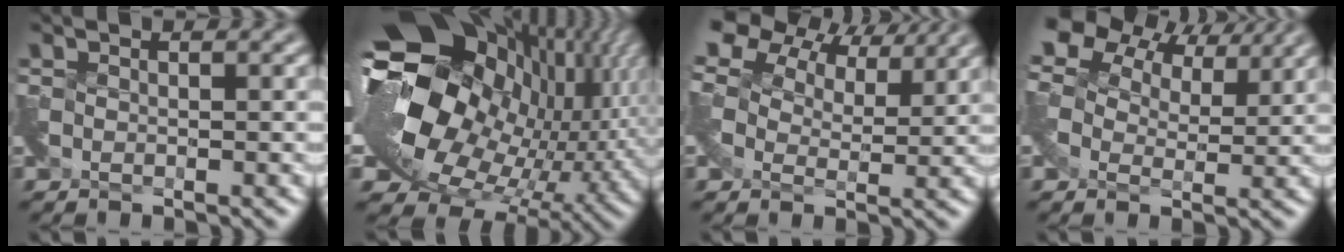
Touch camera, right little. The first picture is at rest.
{"total": 18.6, "force": [2.7, 12.7, 13.3], "torque": [-0.233, -0.039, 0.080]}
{"total": 7.7, "force": [5.1, 3.7, 4.5], "torque": [-0.104, 0.027, 0.078]}
{"total": 7.8, "force": [4.4, 4.3, 4.7], "torque": [-0.111, 0.024, 0.070]}